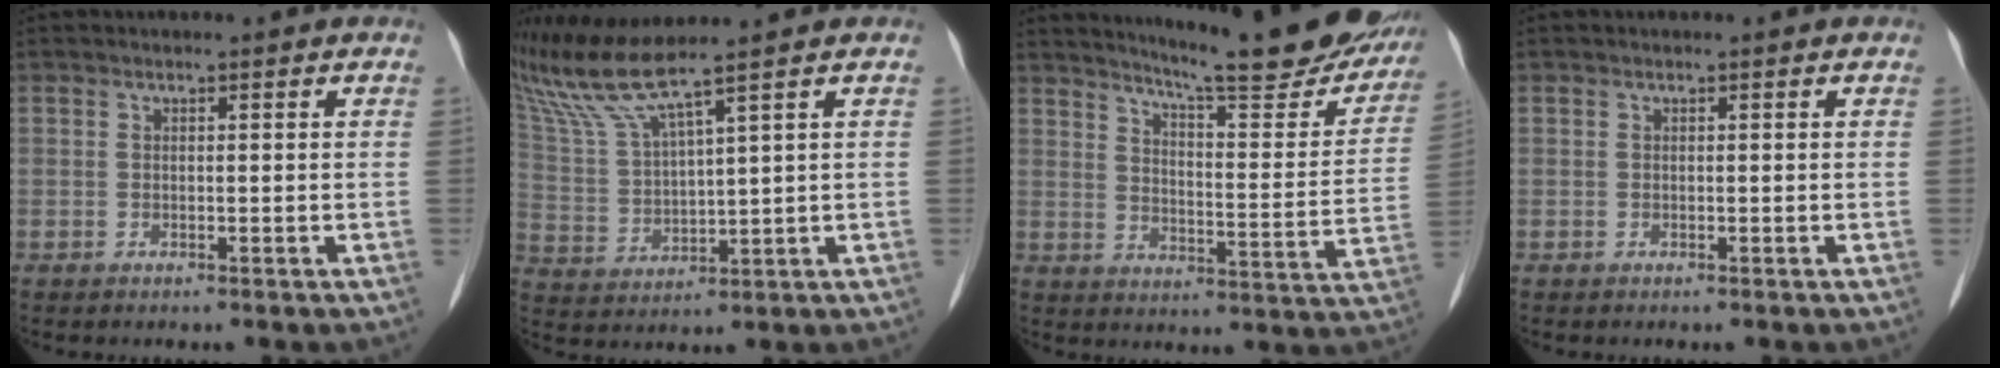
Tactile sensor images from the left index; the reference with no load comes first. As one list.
[{"total": 8.1, "force": [6.9, -1.6, 4.0], "torque": [-0.096, -0.004, 0.148]}, {"total": 20.3, "force": [18.0, 2.5, 9.1], "torque": [-0.122, -0.046, 0.228]}, {"total": 0.0}]